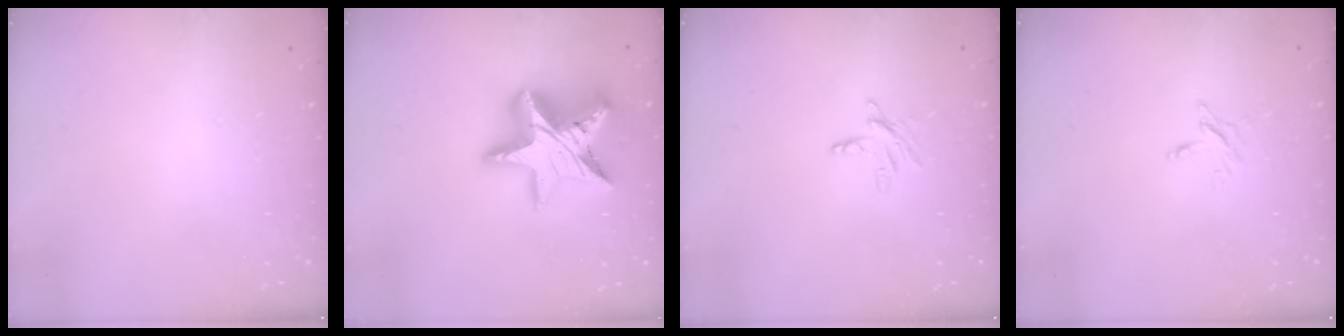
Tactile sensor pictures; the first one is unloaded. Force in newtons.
{"total": 20.8, "press": 20.8, "slide": 1.5}
{"total": 3.6, "press": 3.6, "slide": 0.4}
{"total": 2.4, "press": 2.4, "slide": 0.2}